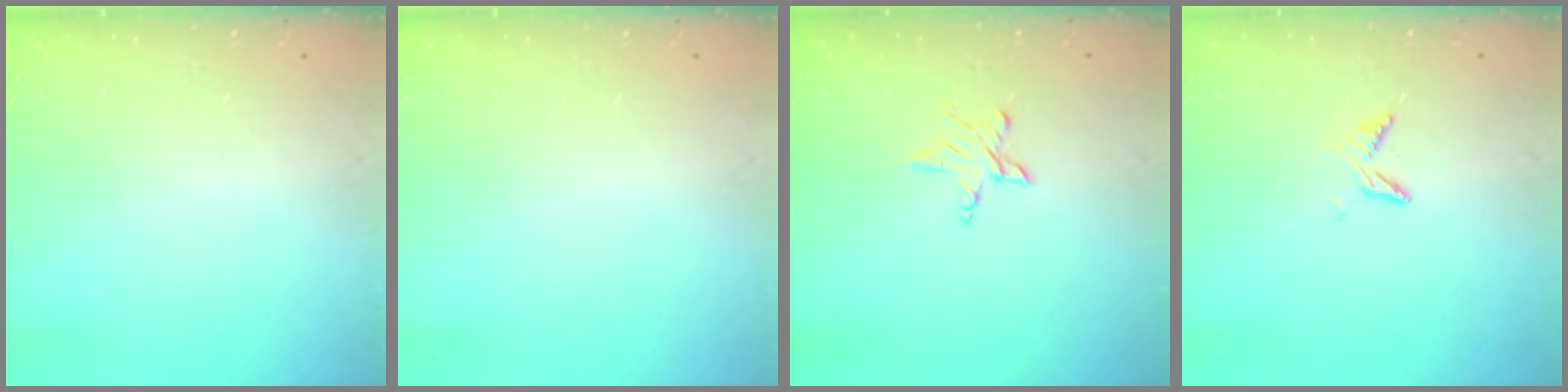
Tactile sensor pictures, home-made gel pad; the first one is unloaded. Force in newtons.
{"total": 0.0}
{"total": 3.7, "press": 3.7, "slide": 0.3}
{"total": 6.0, "press": 6.0, "slide": 0.7}